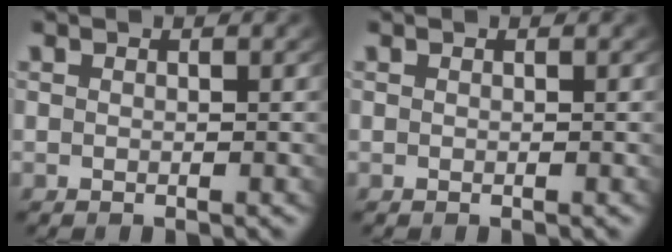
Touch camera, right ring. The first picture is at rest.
{"total": 0.0}